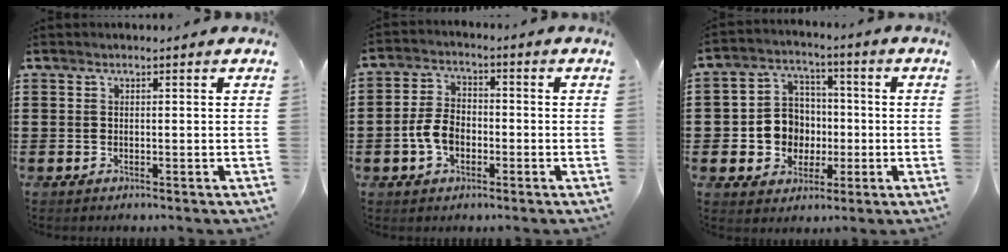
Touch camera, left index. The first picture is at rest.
{"total": 5.7, "force": [-1.8, 3.7, 4.0], "torque": [-0.107, 0.001, -0.042]}
{"total": 7.8, "force": [-0.7, 7.4, 2.3], "torque": [-0.075, 0.019, -0.007]}